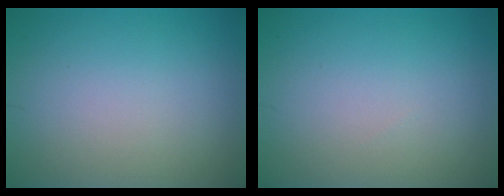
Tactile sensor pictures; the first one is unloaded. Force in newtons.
{"total": 0.0}